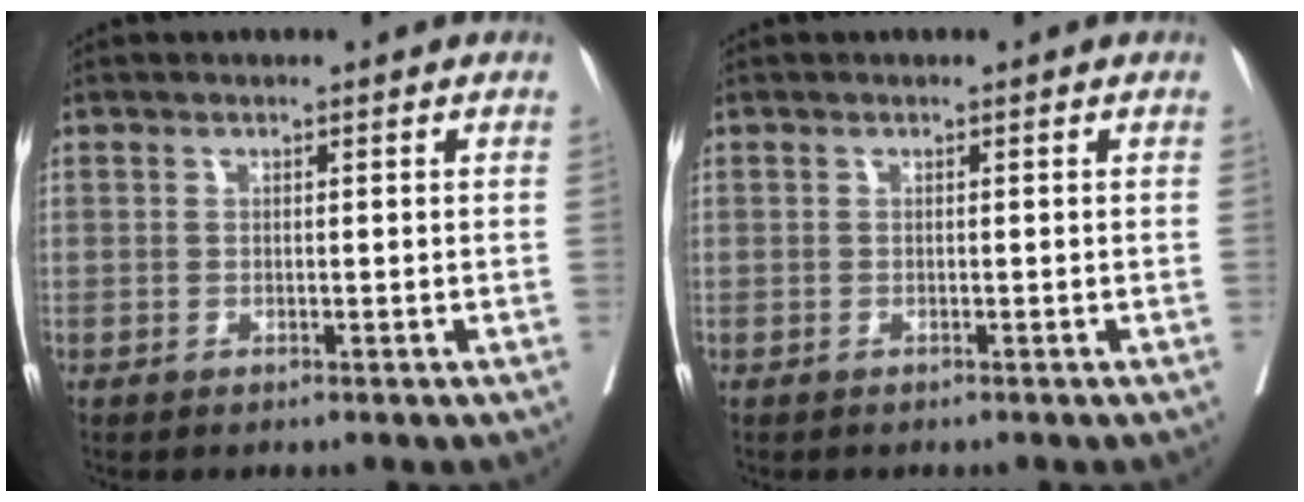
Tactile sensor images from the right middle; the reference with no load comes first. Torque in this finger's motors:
{"motor_torque": [0.11, -0.22, 0.04, 0.01]}